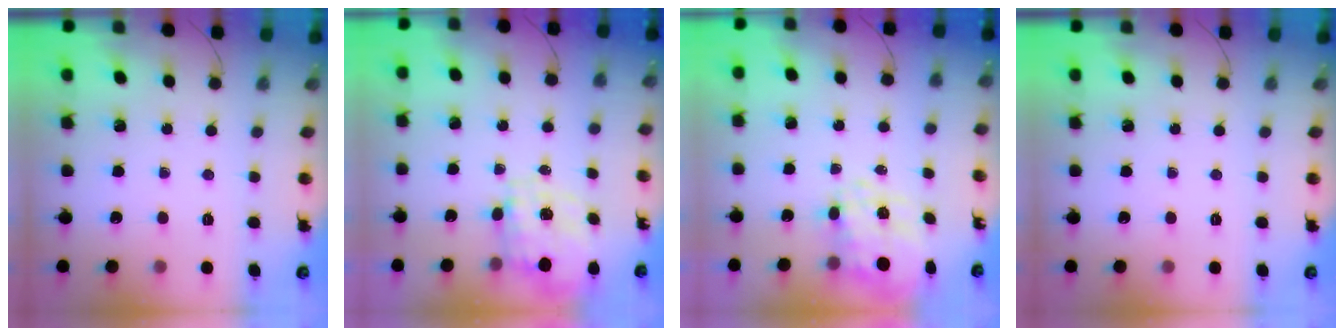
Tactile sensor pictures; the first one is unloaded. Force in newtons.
{"total": 2.9, "press": 2.7, "slide": 1.1}
{"total": 10.3, "press": 10.2, "slide": 1.1}
{"total": 0.0}